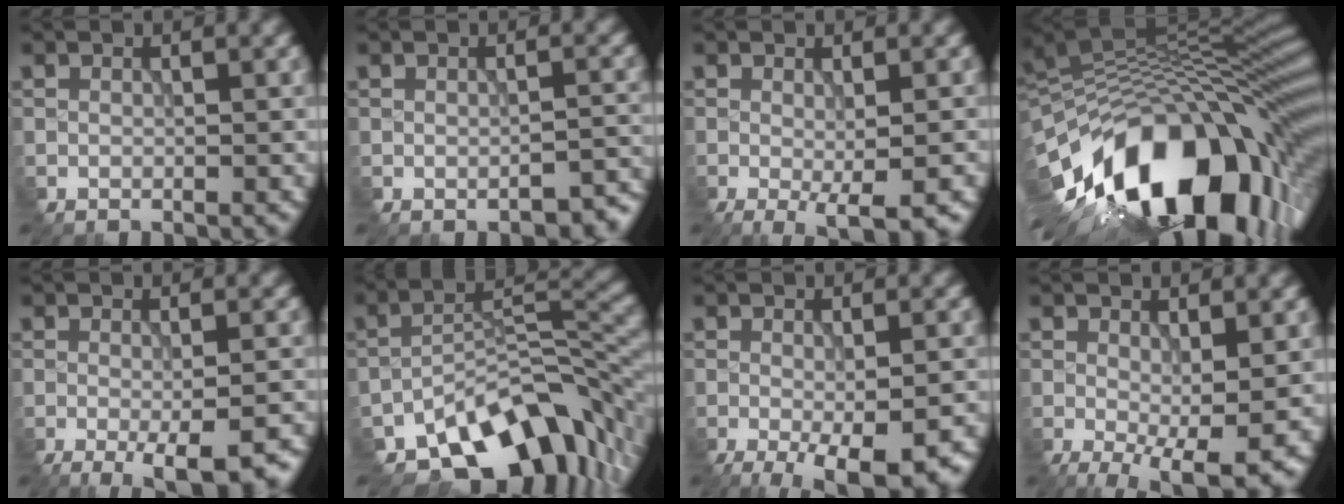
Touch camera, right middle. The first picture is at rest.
{"total": 2.1, "force": [-1.7, 0.5, 1.0], "torque": [-0.015, 0.001, -0.022]}
{"total": 3.3, "force": [-0.9, 0.3, 3.1], "torque": [-0.055, -0.008, -0.012]}
{"total": 17.6, "force": [-7.3, 8.7, 13.4], "torque": [-0.210, 0.005, -0.126]}
{"total": 6.2, "force": [-2.9, 1.6, 5.3], "torque": [-0.076, -0.006, -0.035]}
{"total": 11.2, "force": [-7.6, 4.8, 6.7], "torque": [-0.090, 0.003, -0.142]}
{"total": 7.3, "force": [-3.7, 1.9, 6.0], "torque": [-0.096, -0.012, -0.053]}
{"total": 5.2, "force": [-1.4, 1.3, 4.9], "torque": [-0.079, -0.019, -0.016]}